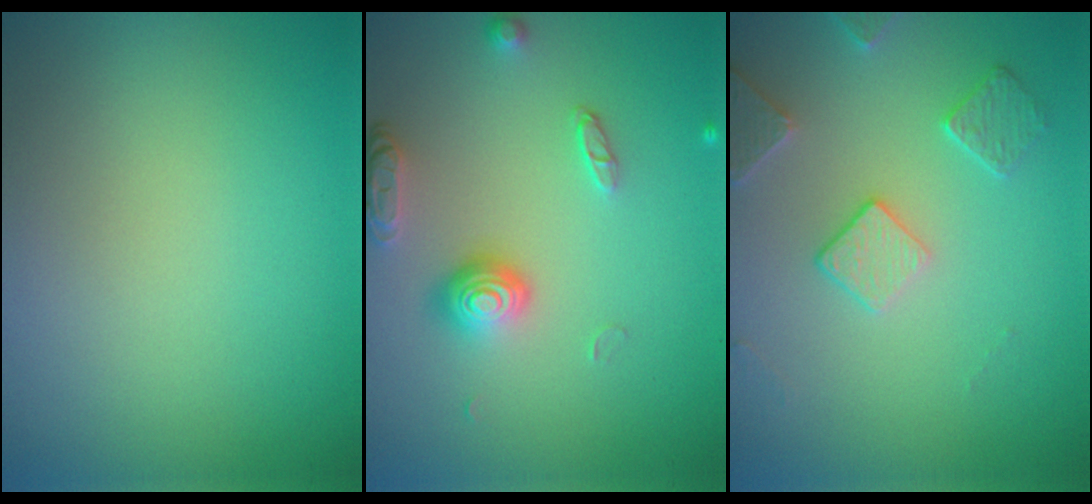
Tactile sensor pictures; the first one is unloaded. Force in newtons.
{"total": 3.7, "press": 2.8, "slide": 2.5}
{"total": 2.8, "press": 2.7, "slide": 0.6}